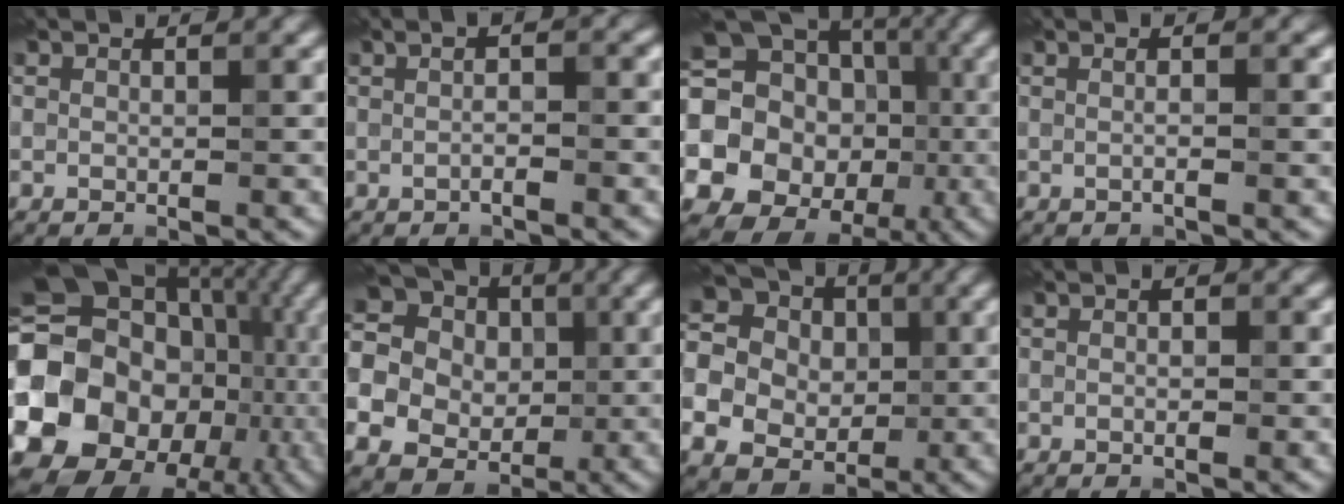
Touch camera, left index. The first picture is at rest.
{"total": 2.3, "force": [0.0, 0.5, 2.2], "torque": [-0.027, -0.002, -0.008]}
{"total": 21.4, "force": [-2.0, 19.9, 7.6], "torque": [-0.170, 0.001, -0.058]}
{"total": 2.4, "force": [0.5, 0.8, 2.3], "torque": [-0.012, -0.003, -0.012]}
{"total": 23.4, "force": [-3.6, 20.8, 10.1], "torque": [-0.178, 0.008, -0.087]}
{"total": 18.4, "force": [0.2, 17.1, 6.8], "torque": [-0.192, 0.006, -0.030]}
{"total": 15.4, "force": [0.1, 14.1, 6.2], "torque": [-0.184, 0.018, -0.029]}
{"total": 1.8, "force": [0.2, 0.8, 1.6], "torque": [-0.003, -0.003, -0.011]}